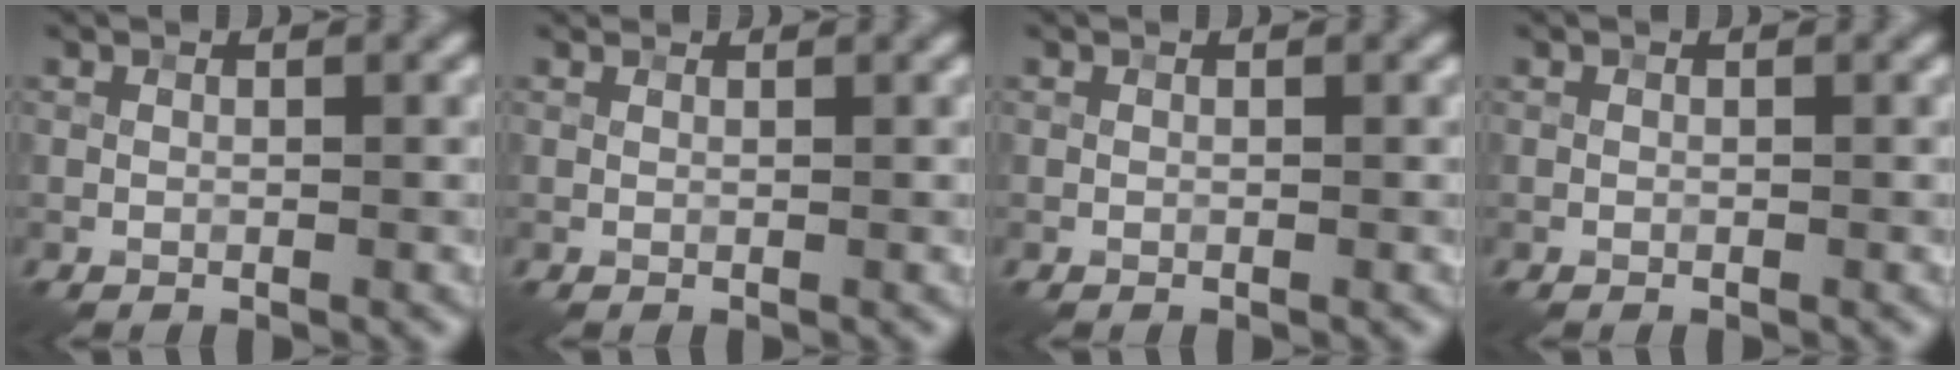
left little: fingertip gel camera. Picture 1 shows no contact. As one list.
[{"total": 1.1, "force": [1.1, 0.2, 0.3], "torque": [-0.012, 0.000, 0.010]}, {"total": 0.0}, {"total": 0.0}]